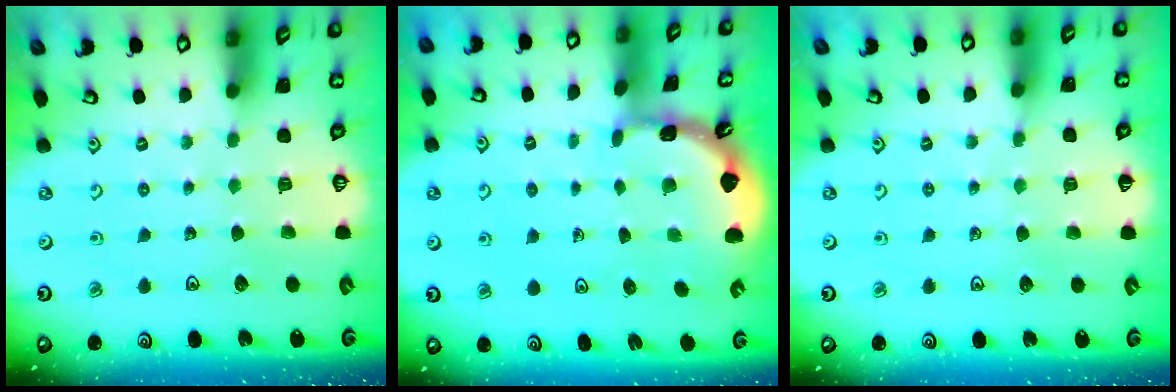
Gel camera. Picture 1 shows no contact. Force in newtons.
{"total": 1.8, "press": 1.8, "slide": 0.1}
{"total": 3.0, "press": 3.0, "slide": 0.5}